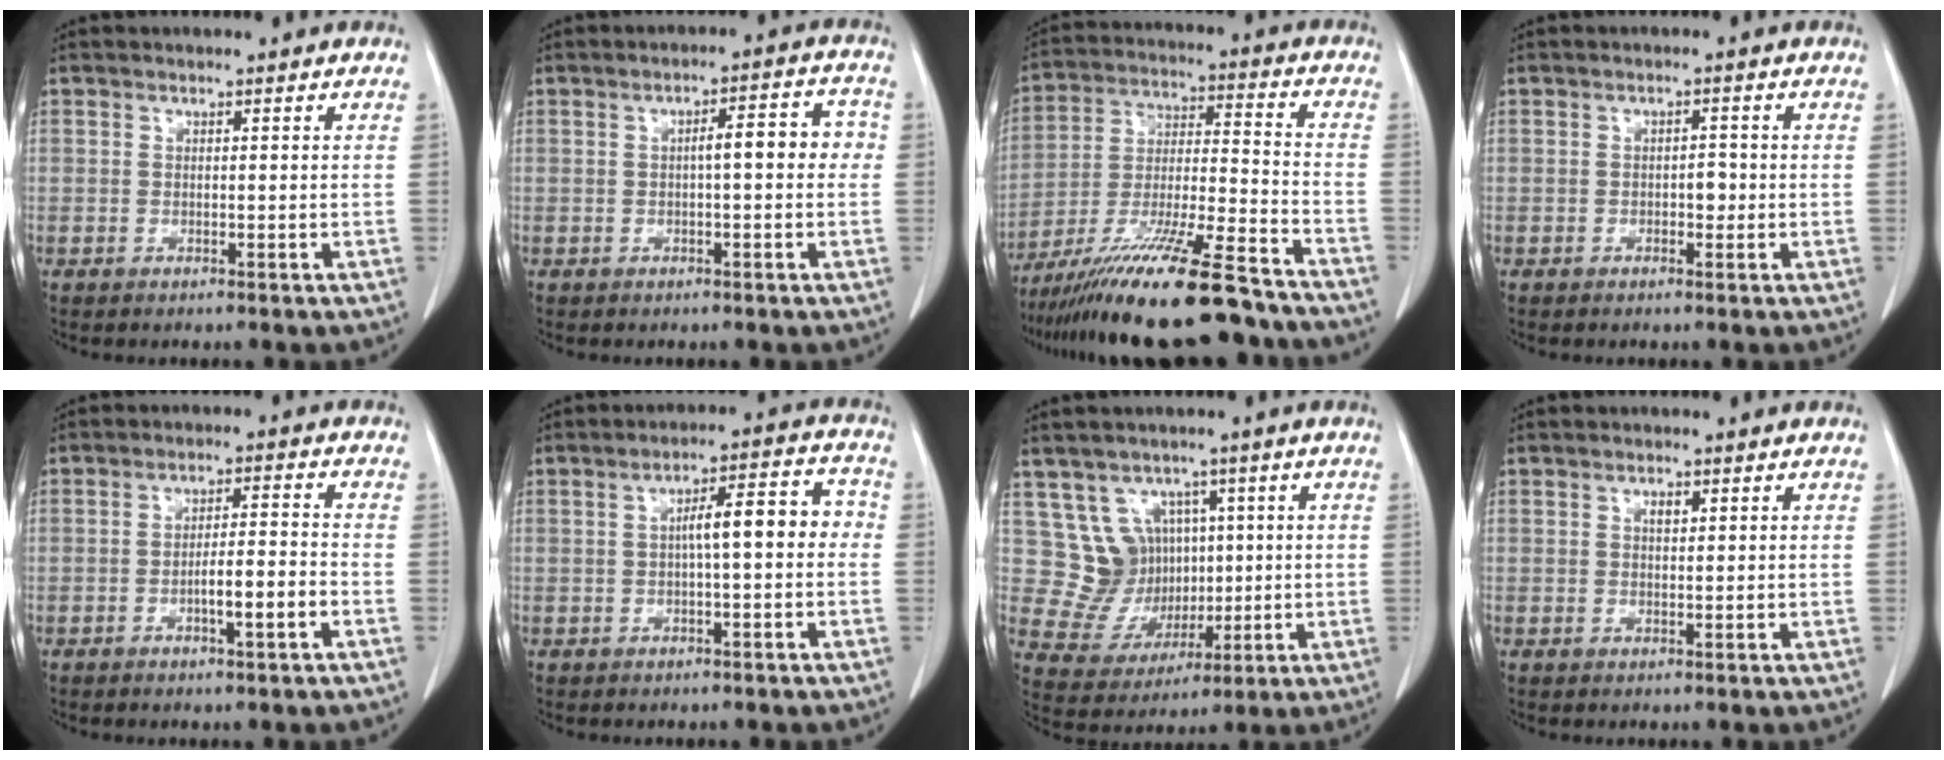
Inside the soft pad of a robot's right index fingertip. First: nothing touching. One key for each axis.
{"total": 5.5, "fx": 0.0, "fy": 1.3, "fz": 5.4, "tx": -0.073, "ty": 0.026, "tz": -0.002}
{"total": 21.2, "fx": -17.1, "fy": 0.9, "fz": 12.5, "tx": -0.213, "ty": -0.024, "tz": -0.294}
{"total": 1.6, "fx": -0.4, "fy": 0.9, "fz": 1.3, "tx": -0.014, "ty": 0.005, "tz": -0.007}
{"total": 5.2, "fx": -2.2, "fy": 0.4, "fz": 4.8, "tx": -0.079, "ty": 0.004, "tz": -0.036}
{"total": 7.1, "fx": -0.3, "fy": 1.6, "fz": 6.9, "tx": -0.102, "ty": 0.034, "tz": -0.003}
{"total": 8.5, "fx": 2.9, "fy": 7.8, "fz": 1.9, "tx": -0.036, "ty": 0.029, "tz": 0.073}
{"total": 1.2, "fx": 0.6, "fy": 0.6, "fz": 0.9, "tx": -0.015, "ty": -0.001, "tz": 0.009}